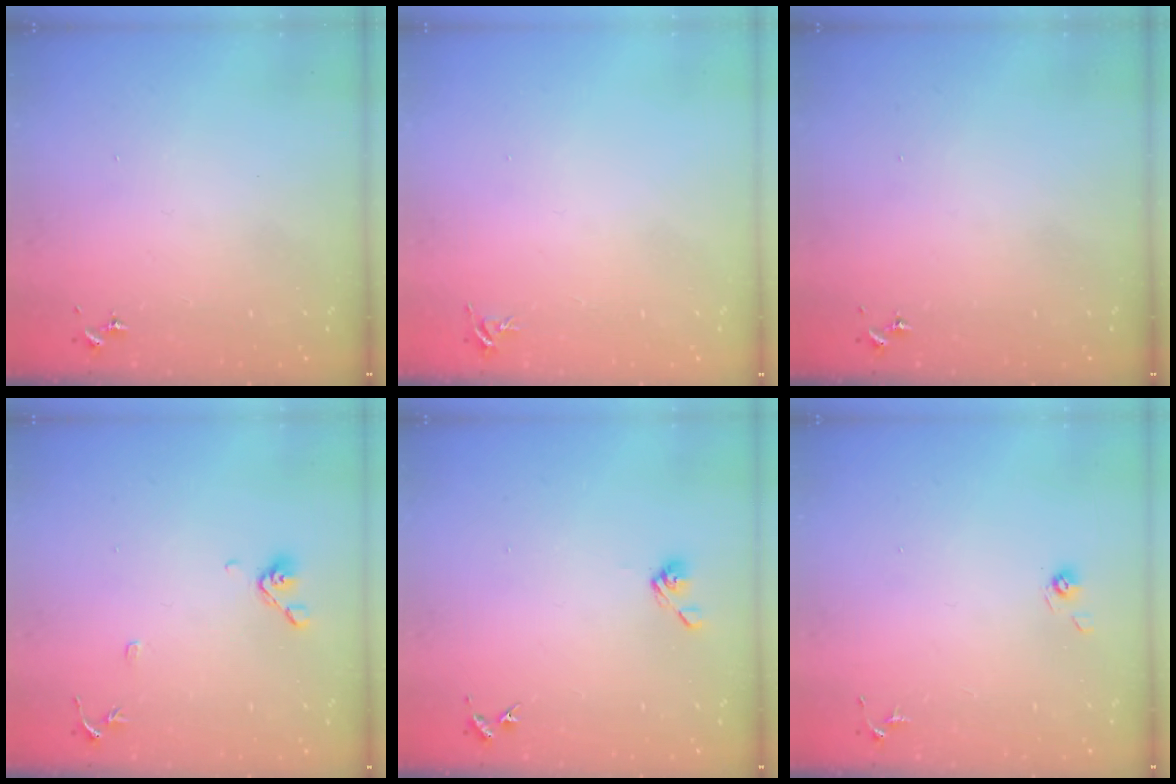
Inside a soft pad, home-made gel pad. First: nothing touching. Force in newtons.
{"total": 4.4, "press": 4.4, "slide": 0.6}
{"total": 0.0}
{"total": 8.9, "press": 8.7, "slide": 1.9}
{"total": 5.2, "press": 4.8, "slide": 2.1}
{"total": 4.7, "press": 4.4, "slide": 1.5}